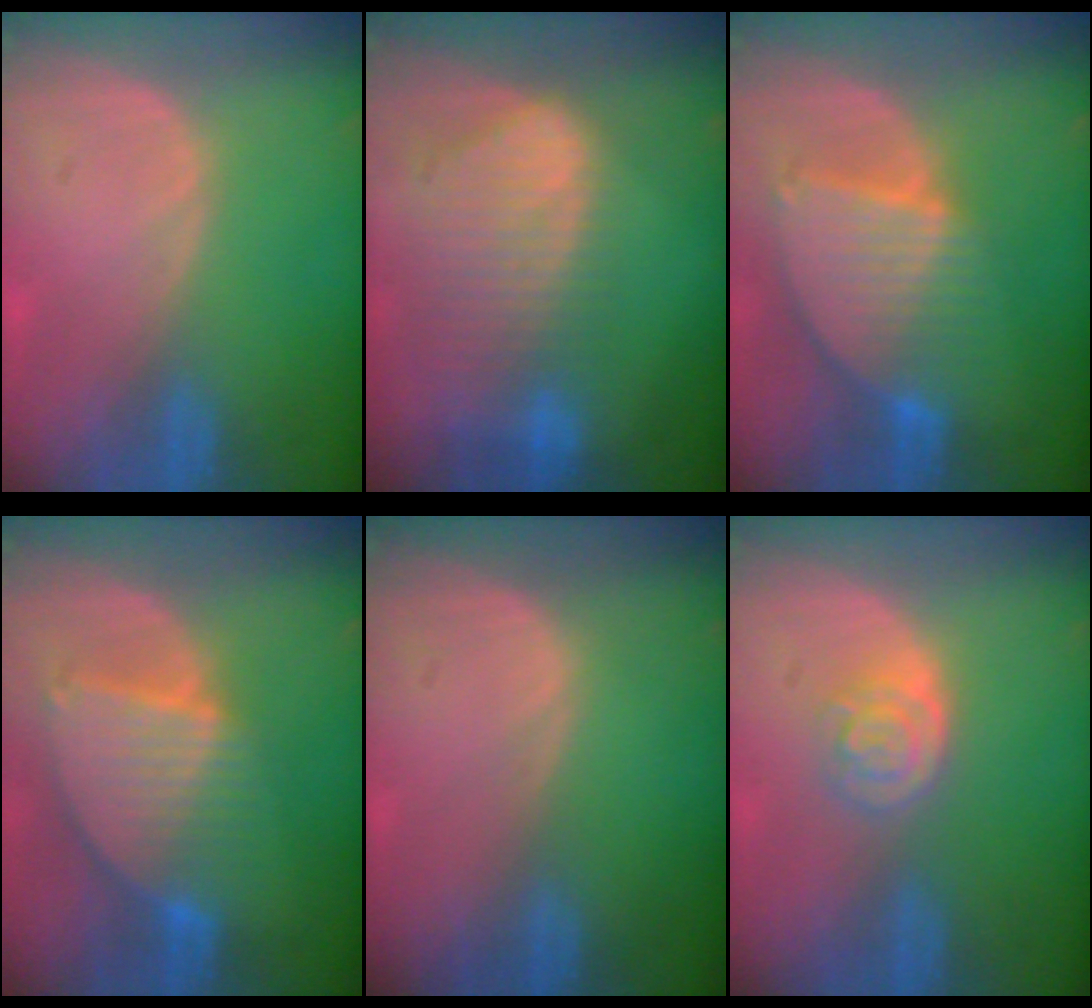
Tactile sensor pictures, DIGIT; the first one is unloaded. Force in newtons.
{"total": 10.4, "press": 8.7, "slide": 5.5}
{"total": 8.5, "press": 7.5, "slide": 4.1}
{"total": 8.5, "press": 7.5, "slide": 4.1}
{"total": 0.0}
{"total": 4.3, "press": 3.8, "slide": 2.0}